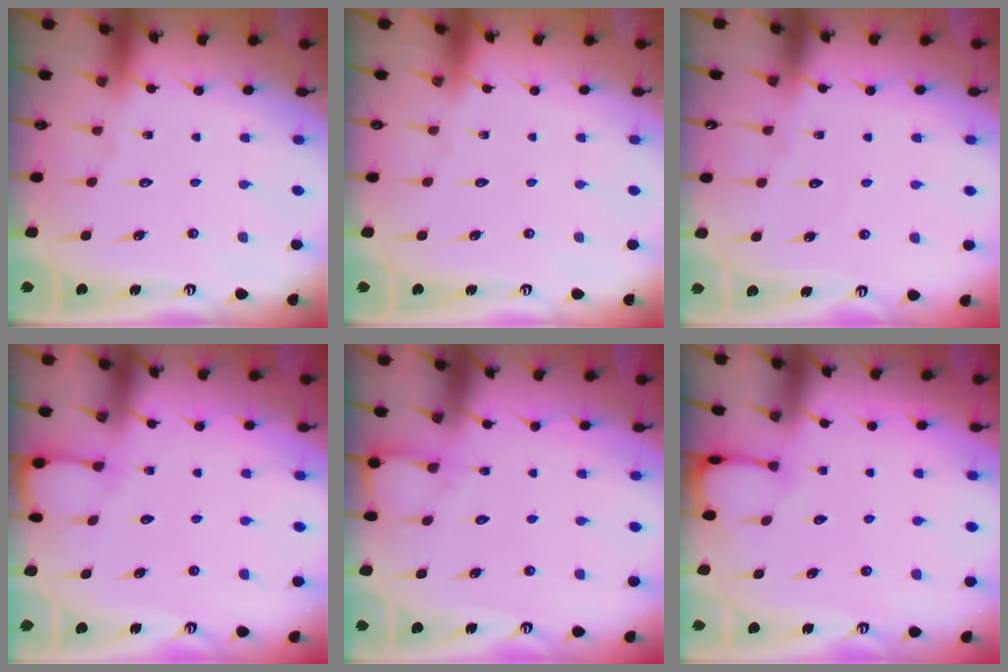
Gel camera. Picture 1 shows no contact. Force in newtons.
{"total": 0.0}
{"total": 3.9, "press": 3.8, "slide": 0.3}
{"total": 3.3, "press": 3.3, "slide": 0.4}
{"total": 3.8, "press": 3.8, "slide": 0.4}
{"total": 3.6, "press": 3.6, "slide": 0.3}